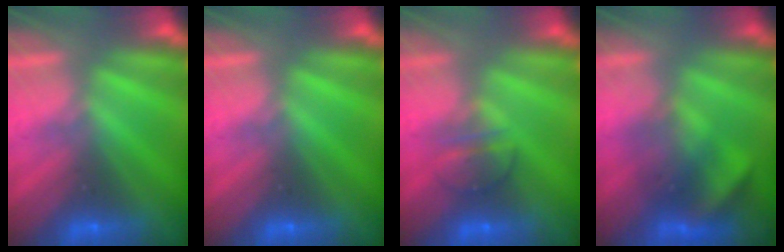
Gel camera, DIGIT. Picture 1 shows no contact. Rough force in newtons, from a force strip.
{"total": 0.0}
{"total": 2.4}
{"total": 3.5}